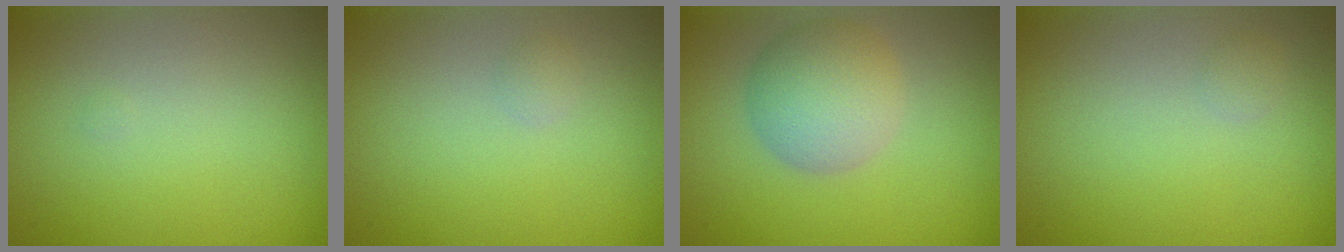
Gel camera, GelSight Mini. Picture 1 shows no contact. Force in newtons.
{"total": 0.6, "press": 0.6, "slide": 0.0}
{"total": 4.8, "press": 4.8, "slide": 0.1}
{"total": 0.6, "press": 0.6, "slide": 0.0}